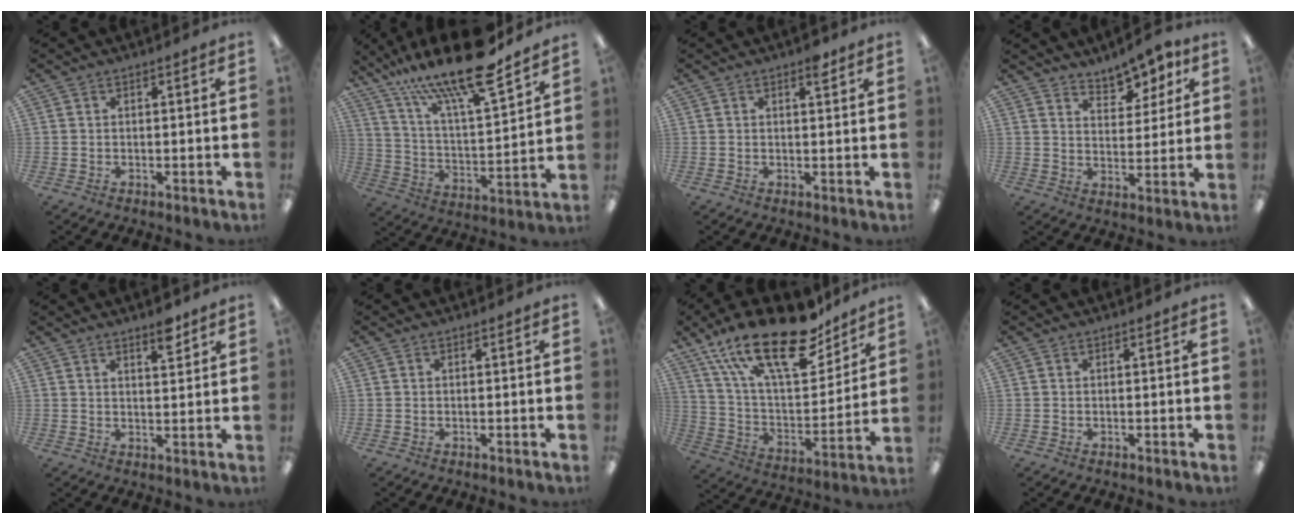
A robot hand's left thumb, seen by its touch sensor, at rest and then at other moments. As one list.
[{"total": 20.7, "force": [16.5, 4.6, 11.8], "torque": [-0.208, -0.113, 0.278]}, {"total": 2.5, "force": [1.8, 0.8, 1.6], "torque": [-0.012, -0.009, 0.026]}, {"total": 7.3, "force": [6.3, 3.0, 2.1], "torque": [-0.026, -0.045, 0.113]}, {"total": 4.6, "force": [3.6, 1.2, 2.6], "torque": [-0.028, -0.023, 0.058]}, {"total": 0.0}, {"total": 26.5, "force": [17.5, 10.6, 16.8], "torque": [-0.290, -0.099, 0.301]}, {"total": 0.0}]